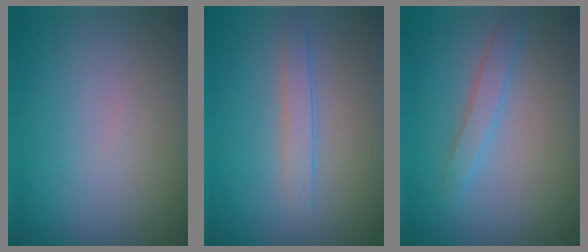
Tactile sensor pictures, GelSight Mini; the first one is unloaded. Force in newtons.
{"total": 1.7, "press": 1.7, "slide": 0.1}
{"total": 1.9, "press": 1.9, "slide": 0.2}